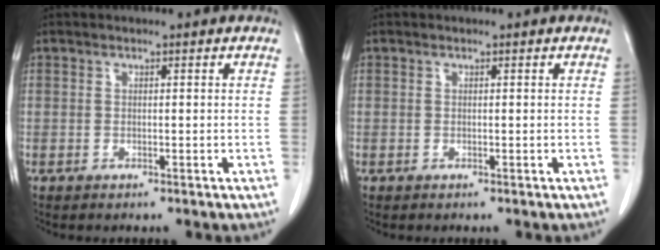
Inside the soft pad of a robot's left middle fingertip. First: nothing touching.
{"total": 0.0}